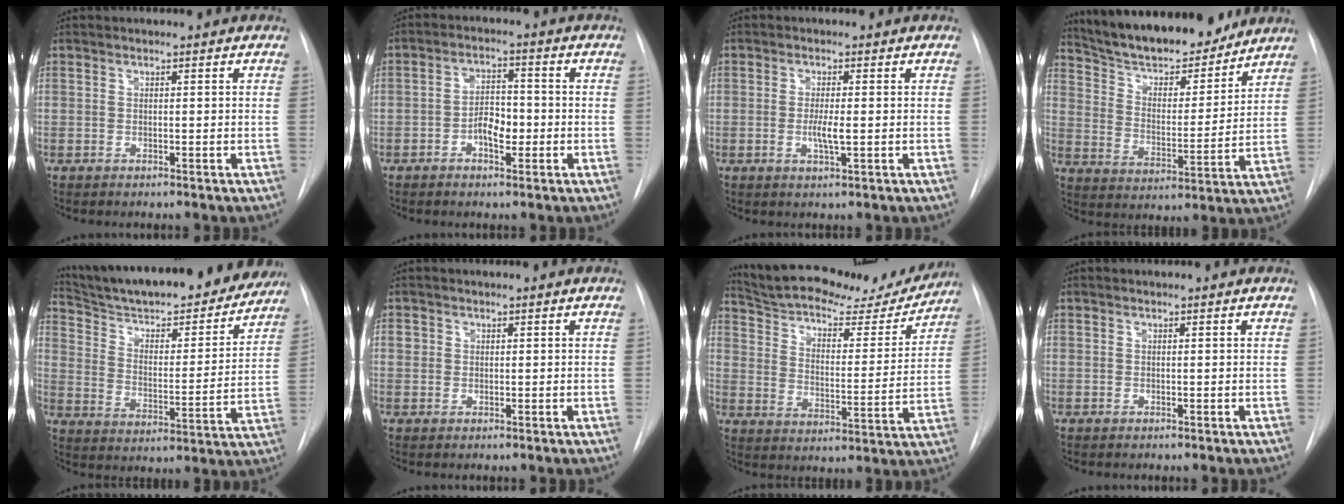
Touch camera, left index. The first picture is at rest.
{"total": 4.5, "force": [-1.9, 2.3, 3.5], "torque": [-0.059, 0.004, -0.033]}
{"total": 2.9, "force": [-0.7, 0.3, 2.8], "torque": [-0.055, -0.011, -0.012]}
{"total": 18.5, "force": [16.5, 4.3, 7.0], "torque": [-0.112, -0.005, 0.259]}
{"total": 26.0, "force": [23.5, 4.8, 10.0], "torque": [-0.159, -0.035, 0.324]}
{"total": 1.2, "force": [0.4, 1.2, 0.2], "torque": [0.003, 0.009, 0.005]}
{"total": 21.7, "force": [19.5, 5.8, 7.5], "torque": [-0.125, -0.016, 0.270]}
{"total": 0.0}